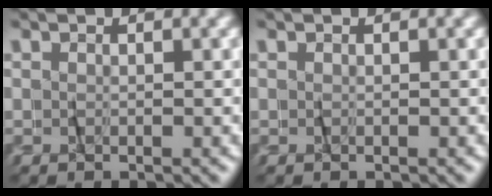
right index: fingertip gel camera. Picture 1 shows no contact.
{"total": 0.0}